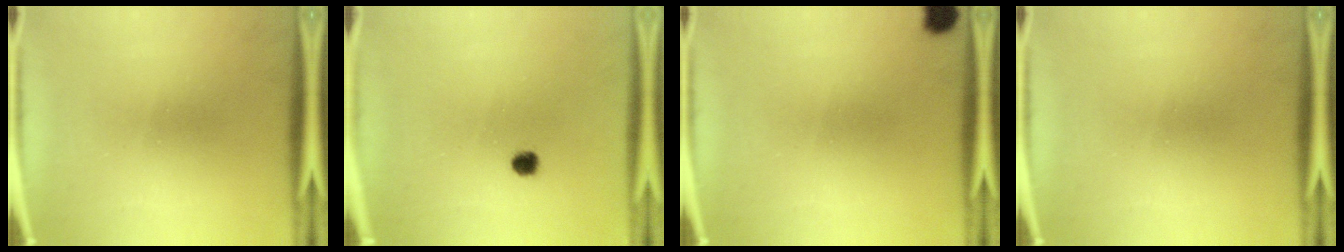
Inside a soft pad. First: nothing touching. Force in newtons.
{"total": 2.0}
{"total": 2.5}
{"total": 0.0}